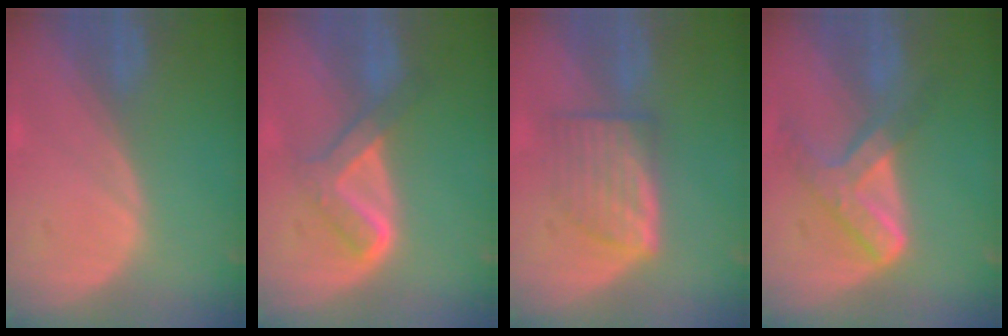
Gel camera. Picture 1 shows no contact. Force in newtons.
{"total": 5.1, "press": 5.0, "slide": 0.8}
{"total": 6.2, "press": 6.0, "slide": 1.8}
{"total": 7.2, "press": 6.2, "slide": 3.8}